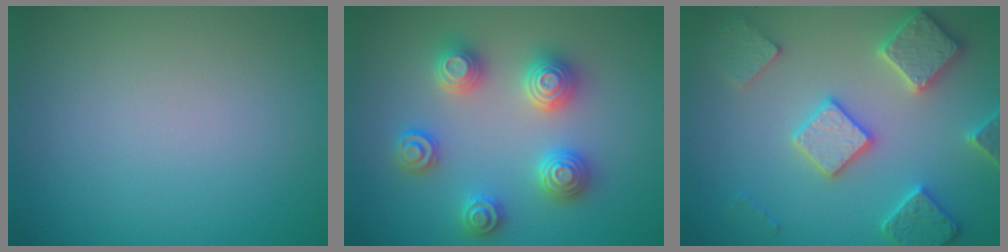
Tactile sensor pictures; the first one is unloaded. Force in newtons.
{"total": 4.8, "press": 4.7, "slide": 0.8}
{"total": 5.1, "press": 4.9, "slide": 1.2}